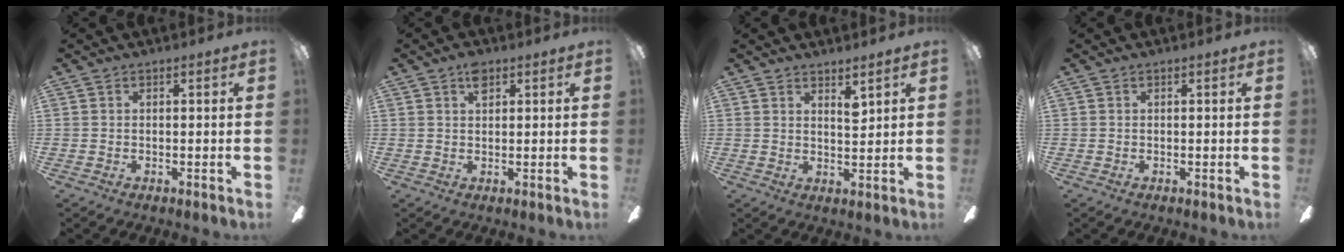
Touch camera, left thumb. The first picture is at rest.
{"total": 3.5, "force": [2.0, 1.7, 2.2], "torque": [-0.034, -0.002, 0.032]}
{"total": 3.9, "force": [3.2, 0.6, 2.1], "torque": [-0.032, -0.021, 0.051]}
{"total": 0.0}